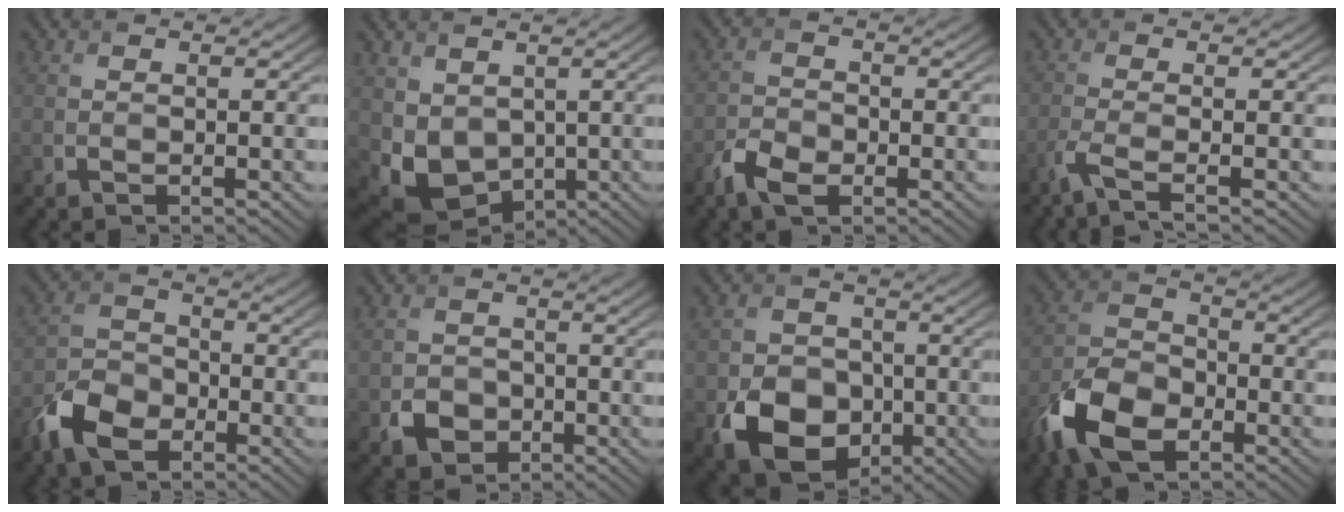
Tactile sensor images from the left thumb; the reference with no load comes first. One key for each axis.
{"total": 7.1, "fx": 0.7, "fy": 5.5, "fz": 4.3, "tx": -0.122, "ty": -0.029, "tz": 0.023}
{"total": 3.9, "fx": -2.4, "fy": 2.1, "fz": 2.2, "tx": -0.047, "ty": -0.003, "tz": -0.055}
{"total": 3.3, "fx": -1.9, "fy": 0.4, "fz": 2.6, "tx": -0.047, "ty": 0.000, "tz": -0.059}
{"total": 7.2, "fx": -4.2, "fy": 4.4, "fz": 4.0, "tx": -0.088, "ty": -0.001, "tz": -0.094}
{"total": 3.5, "fx": -1.4, "fy": 3.0, "fz": 1.3, "tx": -0.024, "ty": -0.006, "tz": -0.026}
{"total": 9.0, "fx": -3.0, "fy": 7.1, "fz": 4.7, "tx": -0.096, "ty": -0.027, "tz": -0.057}
{"total": 10.8, "fx": -5.7, "fy": 6.1, "fz": 6.9, "tx": -0.159, "ty": -0.012, "tz": -0.124}